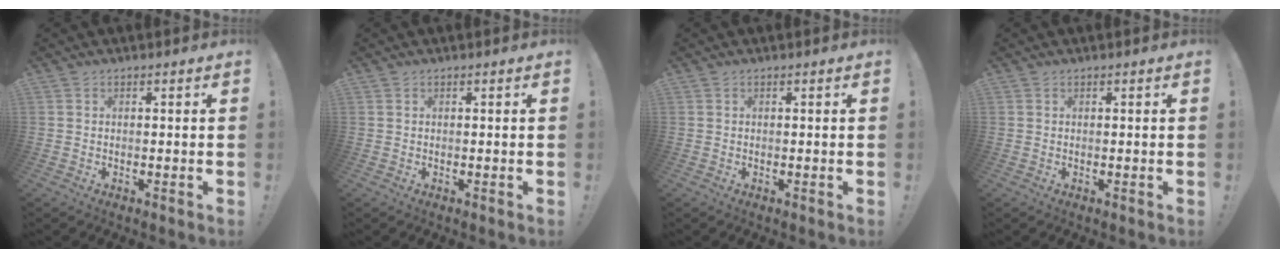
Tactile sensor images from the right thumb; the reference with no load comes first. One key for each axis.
{"total": 0.0}
{"total": 0.0}
{"total": 0.0}